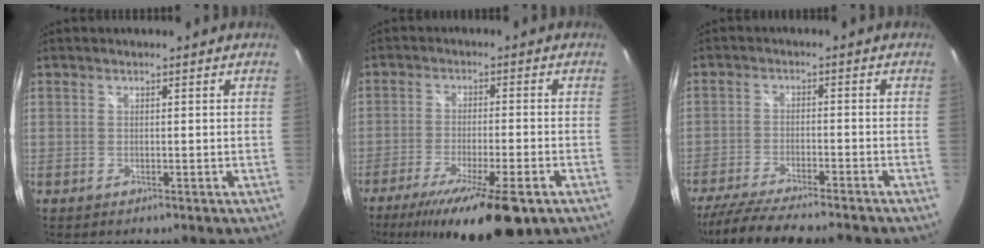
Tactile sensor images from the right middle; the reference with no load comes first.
{"total": 16.1, "force": [-10.8, 2.7, 11.6], "torque": [-0.213, -0.047, -0.171]}
{"total": 13.8, "force": [-12.1, 1.0, 6.5], "torque": [-0.139, -0.025, -0.194]}